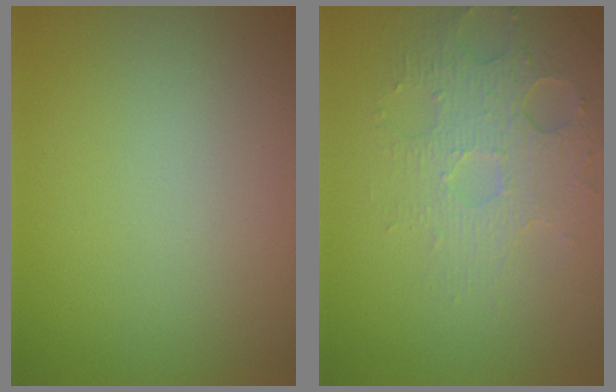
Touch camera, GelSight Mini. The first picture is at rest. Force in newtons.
{"total": 3.6, "press": 3.3, "slide": 1.4}